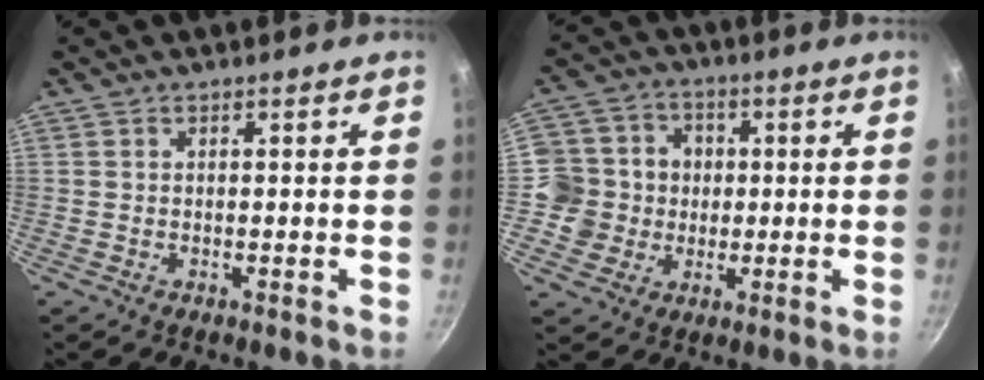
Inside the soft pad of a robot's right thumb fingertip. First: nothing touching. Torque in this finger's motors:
{"motor_torque": [0.57, 0.54, 0.65, -0.01, 0.02]}